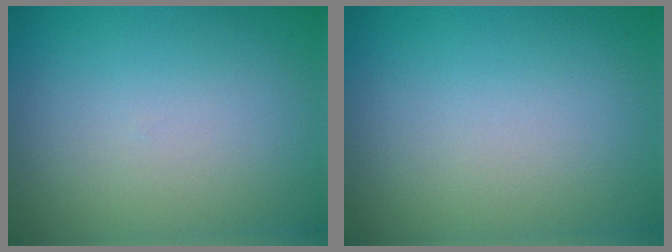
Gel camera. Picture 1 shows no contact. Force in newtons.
{"total": 0.0}